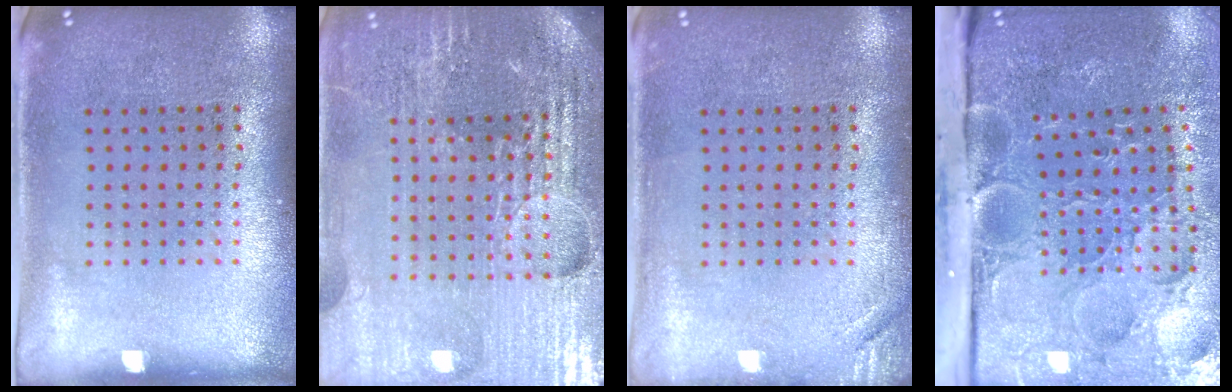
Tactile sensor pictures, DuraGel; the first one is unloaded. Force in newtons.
{"total": 5.7, "press": 5.2, "slide": 2.3}
{"total": 1.3, "press": 1.3, "slide": 0.3}
{"total": 5.1, "press": 4.0, "slide": 3.1}